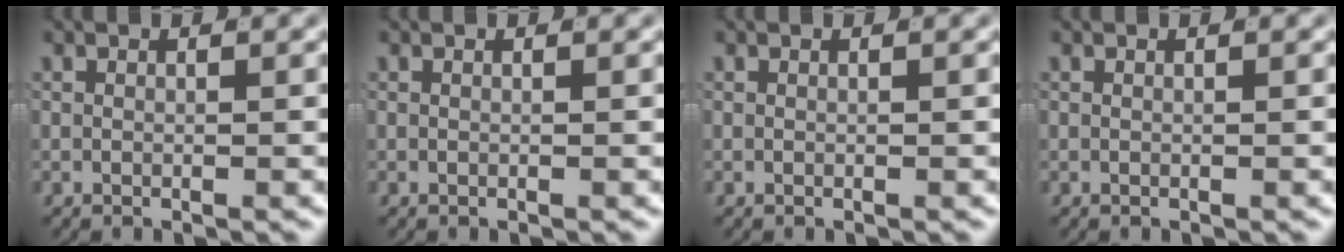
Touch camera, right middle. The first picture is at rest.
{"total": 0.0}
{"total": 0.0}
{"total": 0.0}